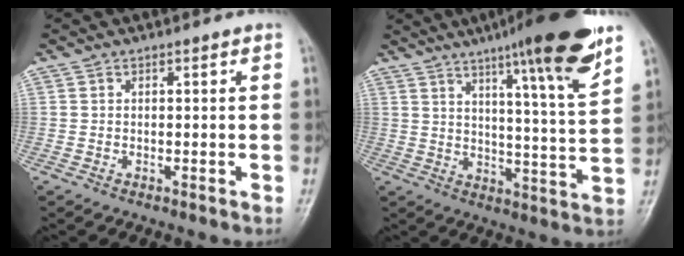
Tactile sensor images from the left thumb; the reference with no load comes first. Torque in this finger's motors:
{"motor_torque": [1.03, -0.53, 1.71, -1.04, 0.35]}